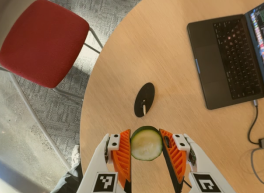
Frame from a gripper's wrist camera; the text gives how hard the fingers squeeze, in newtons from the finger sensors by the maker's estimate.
{"total": 9.6, "left": 9.7, "right": 9.4}